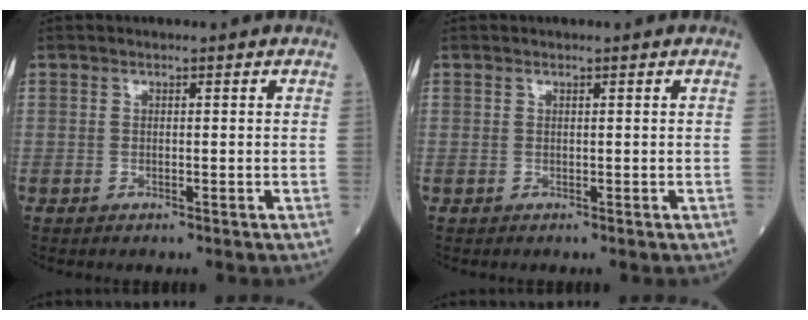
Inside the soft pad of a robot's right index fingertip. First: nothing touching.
{"total": 0.0}